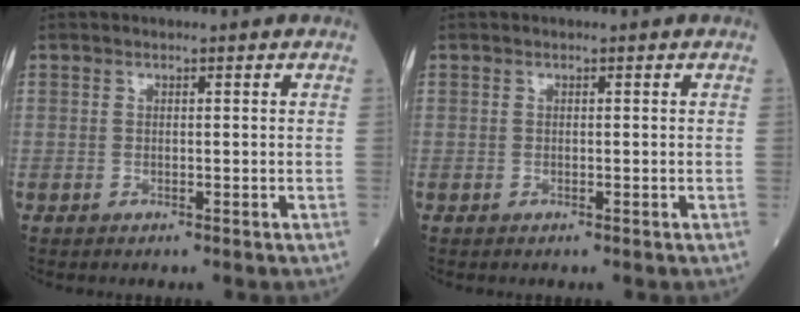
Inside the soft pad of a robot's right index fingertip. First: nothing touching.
{"total": 0.0}